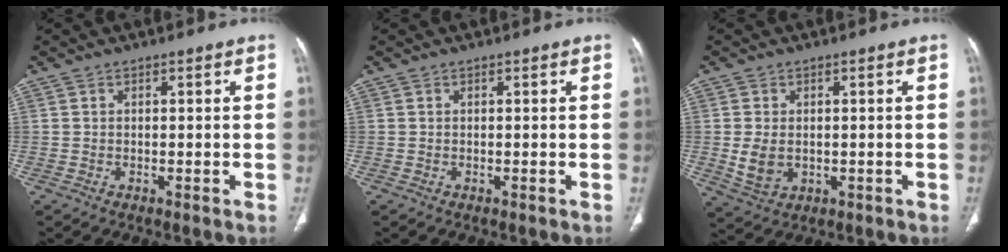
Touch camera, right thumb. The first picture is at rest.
{"total": 0.0}
{"total": 5.5, "force": [-0.3, 4.0, 3.7], "torque": [-0.066, -0.007, 0.007]}